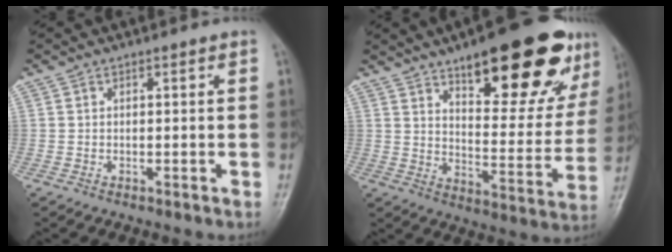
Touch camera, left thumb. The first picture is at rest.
{"total": 24.9, "force": [14.5, 8.6, 18.3], "torque": [-0.207, -0.052, 0.209]}